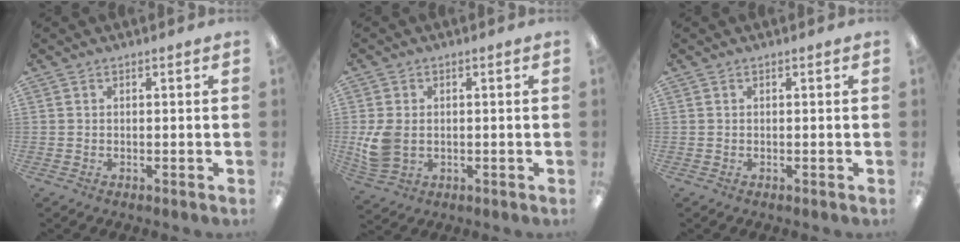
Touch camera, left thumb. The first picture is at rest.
{"total": 6.5, "force": [-0.2, 4.8, 4.4], "torque": [-0.096, -0.001, -0.003]}
{"total": 0.0}